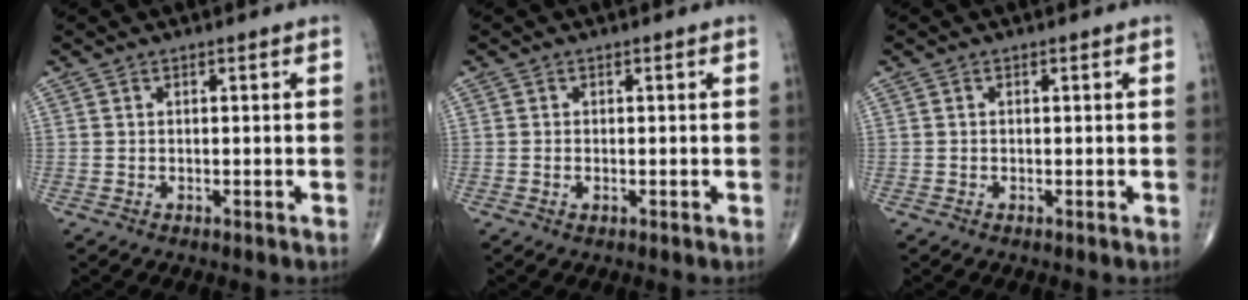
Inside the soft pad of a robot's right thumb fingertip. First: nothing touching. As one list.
[{"total": 0.8, "force": [-0.2, 0.4, 0.6], "torque": [-0.014, 0.003, -0.004]}, {"total": 0.0}]